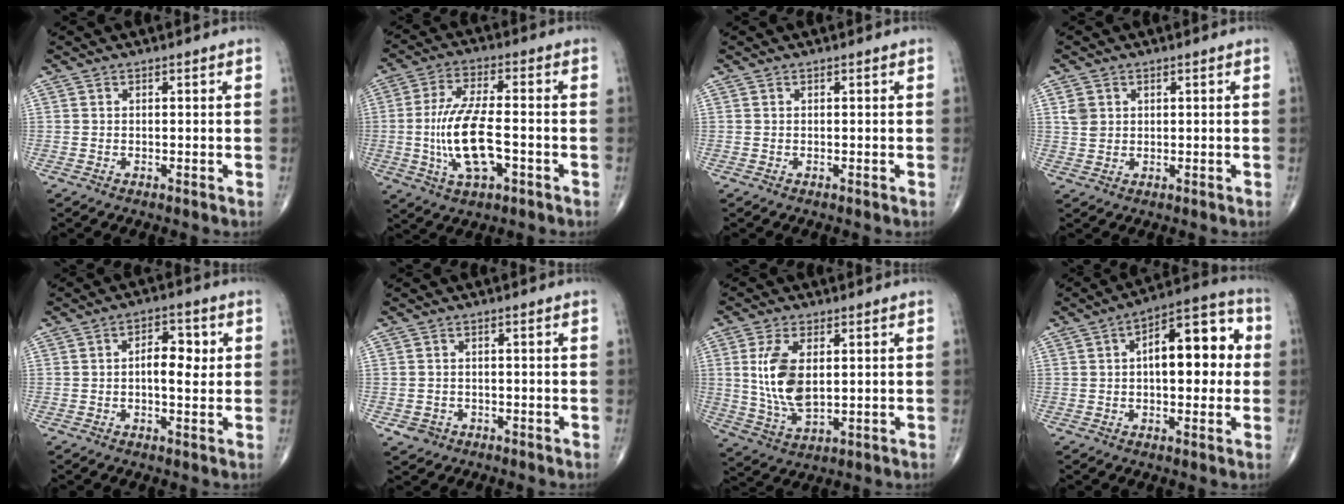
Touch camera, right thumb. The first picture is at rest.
{"total": 12.7, "force": [-2.4, 5.1, 11.4], "torque": [-0.231, 0.013, -0.043]}
{"total": 0.0}
{"total": 3.1, "force": [1.0, 2.5, 1.5], "torque": [-0.020, -0.002, 0.024]}
{"total": 6.1, "force": [0.4, 3.1, 5.2], "torque": [-0.066, 0.006, 0.000]}
{"total": 2.4, "force": [-1.1, 2.1, 0.3], "torque": [0.001, 0.007, -0.014]}
{"total": 10.7, "force": [1.6, 5.5, 9.1], "torque": [-0.181, -0.013, 0.041]}
{"total": 14.9, "force": [1.7, 7.1, 13.0], "torque": [-0.158, 0.030, 0.017]}